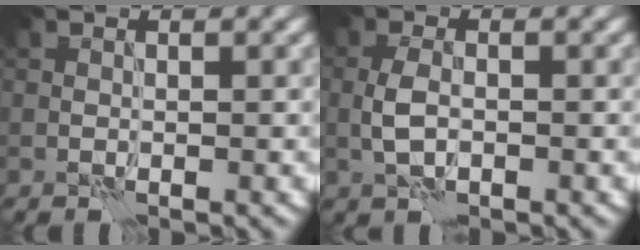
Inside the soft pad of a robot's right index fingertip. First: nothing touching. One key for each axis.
{"total": 2.2, "fx": -0.3, "fy": 1.2, "fz": 1.9, "tx": -0.044, "ty": 0.000, "tz": -0.010}